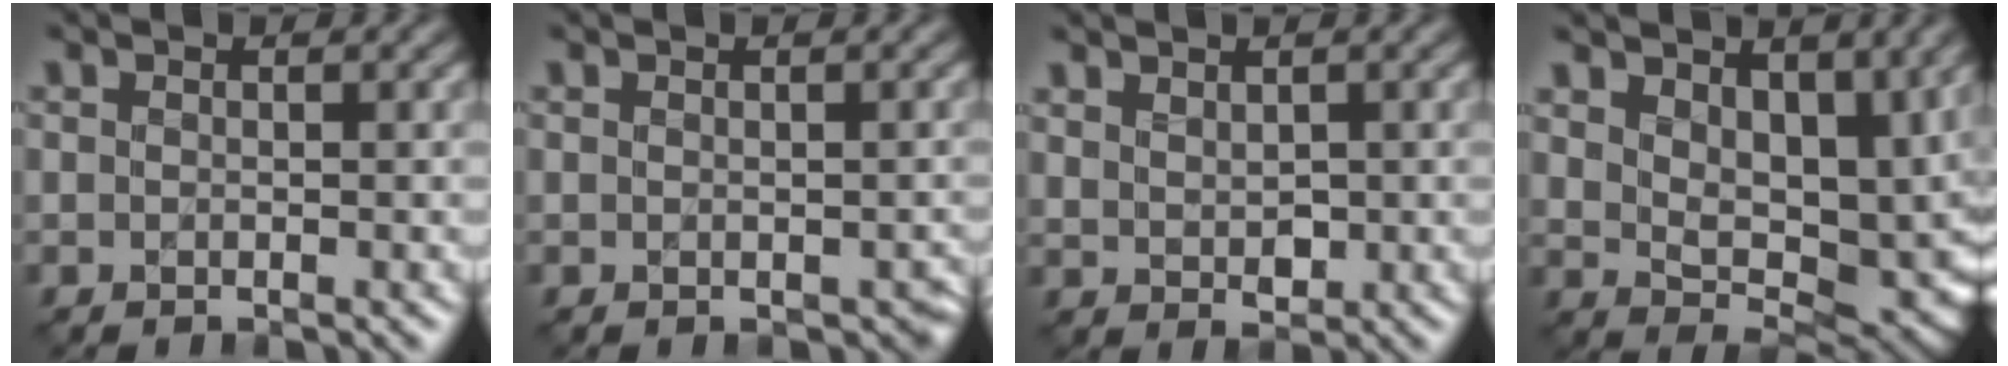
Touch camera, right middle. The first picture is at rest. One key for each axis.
{"total": 1.9, "fx": -0.7, "fy": 1.4, "fz": 1.0, "tx": -0.003, "ty": -0.010, "tz": -0.005}
{"total": 1.7, "fx": 0.8, "fy": 0.9, "fz": 1.1, "tx": -0.022, "ty": -0.004, "tz": 0.022}
{"total": 8.6, "fx": 3.1, "fy": 5.0, "fz": 6.3, "tx": -0.088, "ty": -0.010, "tz": 0.062}